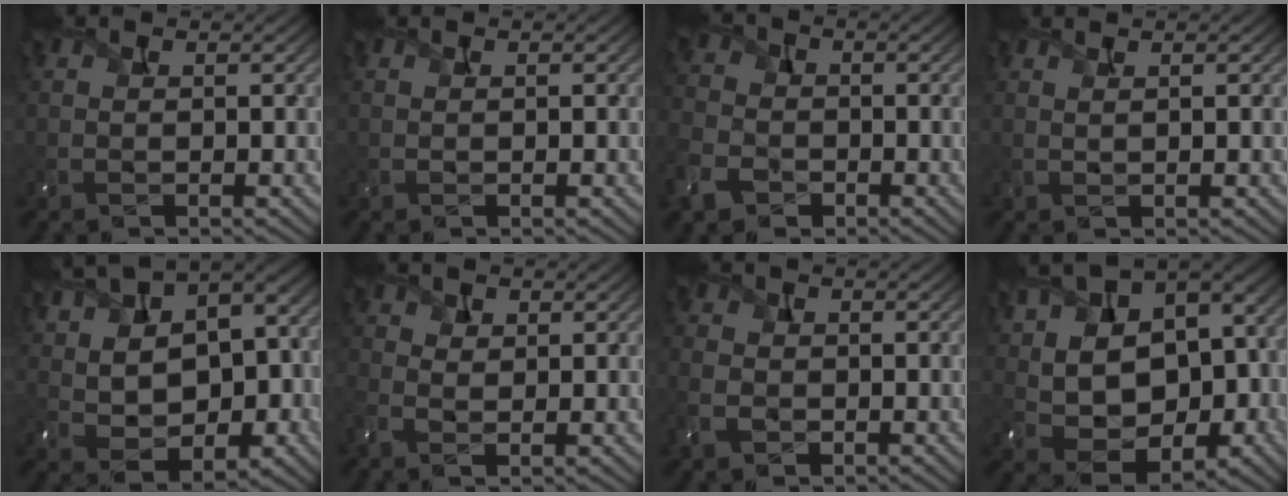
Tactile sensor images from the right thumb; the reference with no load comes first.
{"total": 0.0}
{"total": 7.0, "force": [-3.6, 5.1, 3.2], "torque": [-0.104, -0.016, -0.087]}
{"total": 0.9, "force": [0.7, -0.1, 0.6], "torque": [-0.017, 0.003, 0.010]}
{"total": 13.4, "force": [2.1, 8.8, 10.0], "torque": [-0.191, -0.002, 0.050]}
{"total": 3.1, "force": [0.1, 2.3, 2.1], "torque": [-0.054, 0.001, -0.003]}
{"total": 4.3, "force": [-1.6, 3.2, 2.4], "torque": [-0.072, -0.009, -0.040]}
{"total": 14.9, "force": [1.6, 10.2, 10.7], "torque": [-0.212, -0.013, 0.048]}